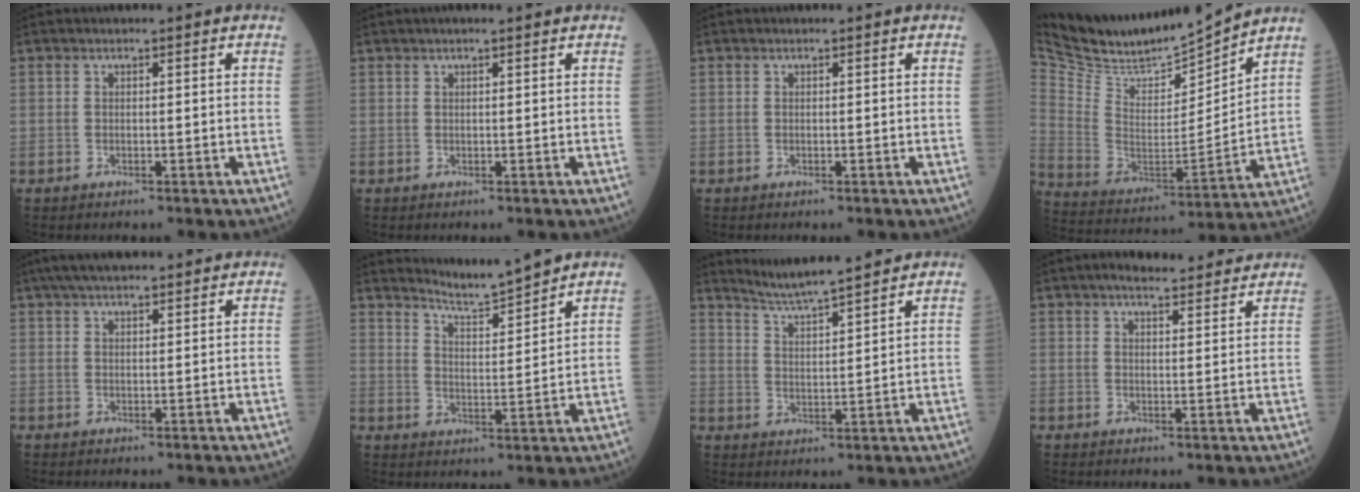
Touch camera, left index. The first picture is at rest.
{"total": 2.2, "force": [1.7, 0.2, 1.3], "torque": [-0.016, 0.016, 0.024]}
{"total": 0.0}
{"total": 16.6, "force": [16.0, 2.0, 4.2], "torque": [-0.102, -0.020, 0.284]}
{"total": 8.9, "force": [7.5, 1.7, 4.5], "torque": [-0.066, 0.037, 0.114]}
{"total": 6.4, "force": [6.2, -1.2, 0.7], "torque": [-0.024, -0.017, 0.113]}
{"total": 8.8, "force": [8.2, -0.6, 3.1], "torque": [-0.064, 0.008, 0.141]}
{"total": 8.4, "force": [7.4, 1.7, 3.4], "torque": [-0.046, 0.014, 0.093]}